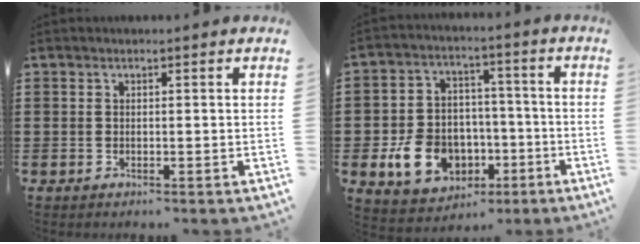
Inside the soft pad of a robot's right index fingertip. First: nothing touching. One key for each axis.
{"total": 10.5, "fx": -3.4, "fy": 8.2, "fz": 5.6, "tx": -0.138, "ty": 0.016, "tz": -0.060}